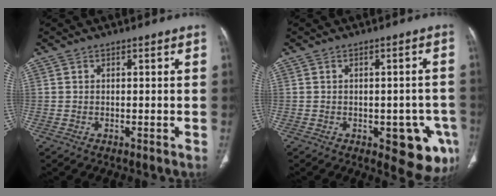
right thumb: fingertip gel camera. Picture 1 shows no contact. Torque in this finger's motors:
{"motor_torque": [1.10, 1.19, -0.05, 0.02, 0.21]}